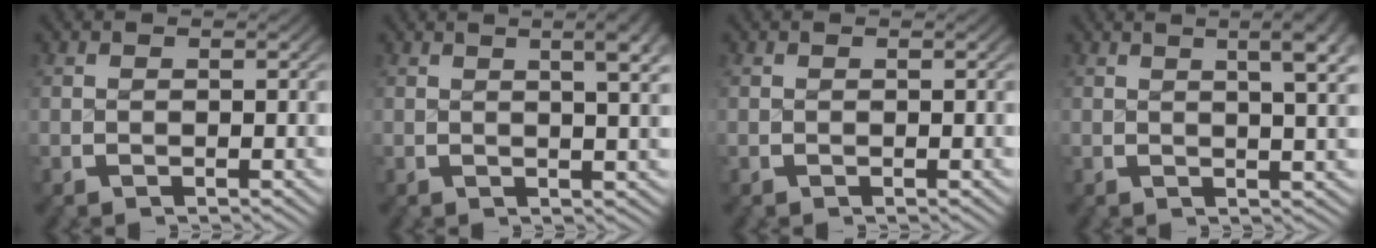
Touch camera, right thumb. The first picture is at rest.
{"total": 4.5, "force": [1.9, 1.5, 3.8], "torque": [-0.035, 0.009, 0.024]}
{"total": 0.0}
{"total": 5.6, "force": [2.4, 1.9, 4.7], "torque": [-0.043, 0.012, 0.030]}